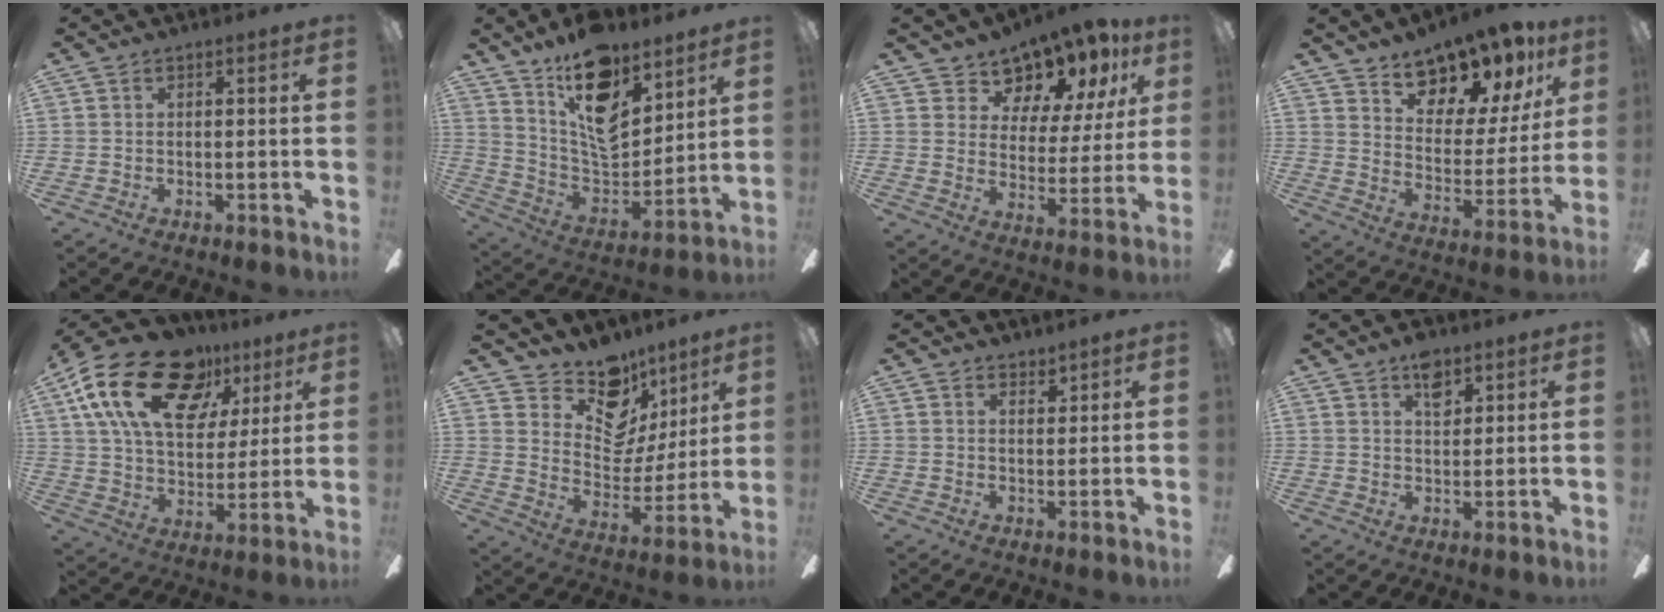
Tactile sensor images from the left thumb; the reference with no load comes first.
{"total": 17.8, "force": [11.9, 8.5, 10.1], "torque": [-0.164, -0.083, 0.213]}
{"total": 11.1, "force": [9.5, 5.2, 2.7], "torque": [-0.046, -0.084, 0.171]}
{"total": 14.6, "force": [12.8, 5.5, 4.4], "torque": [-0.077, -0.101, 0.228]}
{"total": 24.5, "force": [13.0, 13.7, 15.5], "torque": [-0.274, -0.053, 0.232]}
{"total": 15.0, "force": [10.2, 9.3, 5.9], "torque": [-0.096, -0.076, 0.190]}
{"total": 2.2, "force": [2.1, 0.7, 0.1], "torque": [0.003, -0.010, 0.038]}
{"total": 5.6, "force": [3.5, 3.0, 3.1], "torque": [-0.038, -0.010, 0.058]}